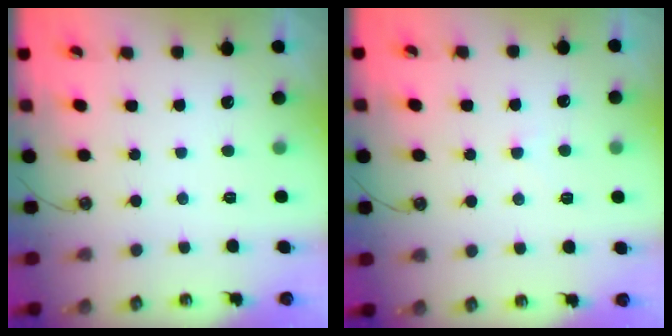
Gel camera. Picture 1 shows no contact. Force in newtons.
{"total": 4.2, "press": 4.2, "slide": 0.3}